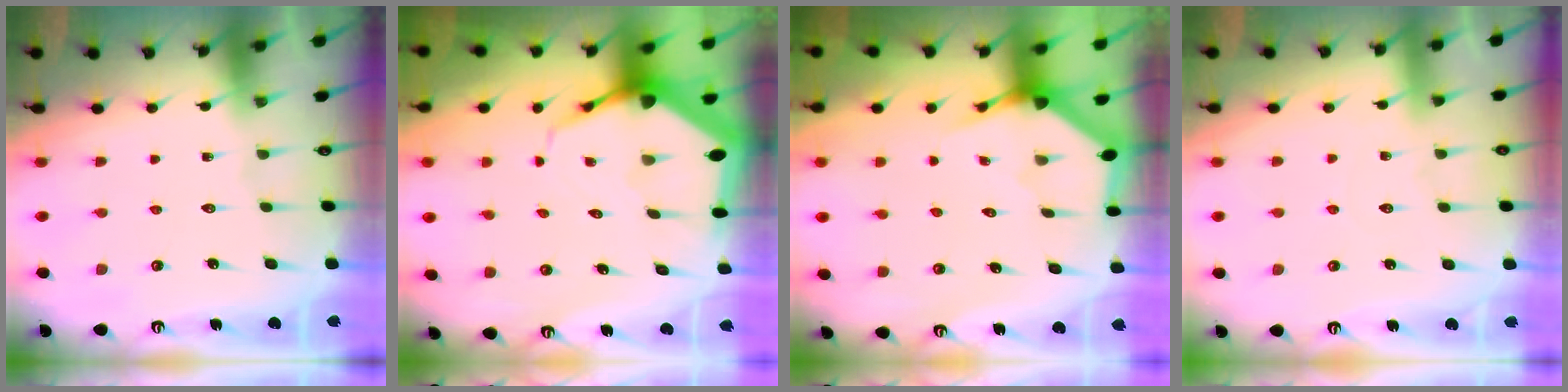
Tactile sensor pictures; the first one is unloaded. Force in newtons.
{"total": 6.7, "press": 6.7, "slide": 0.6}
{"total": 3.4, "press": 3.4, "slide": 0.1}
{"total": 2.7, "press": 2.7, "slide": 0.3}